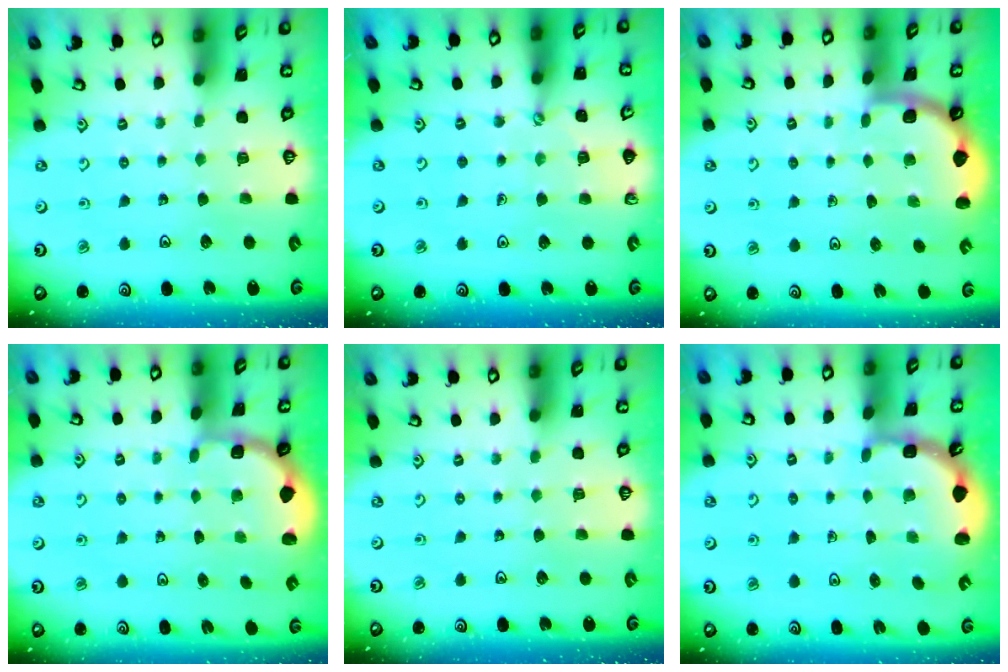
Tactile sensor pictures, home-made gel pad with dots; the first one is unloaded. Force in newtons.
{"total": 2.7, "press": 2.7, "slide": 0.4}
{"total": 1.7, "press": 1.7, "slide": 0.0}
{"total": 1.8, "press": 1.7, "slide": 0.7}
{"total": 0.0}
{"total": 2.0, "press": 1.8, "slide": 0.9}